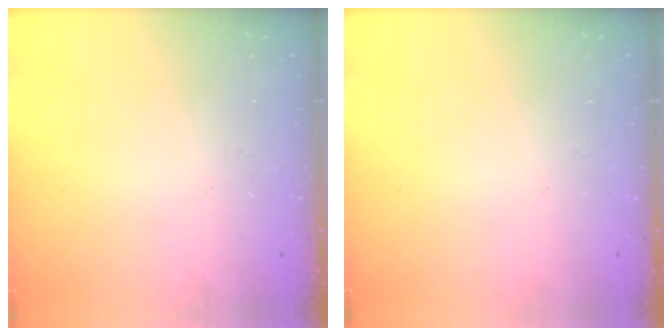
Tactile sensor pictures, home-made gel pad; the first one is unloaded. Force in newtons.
{"total": 0.0}